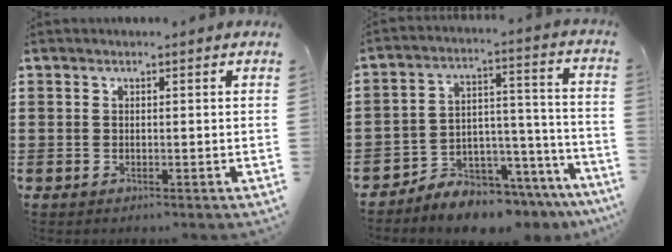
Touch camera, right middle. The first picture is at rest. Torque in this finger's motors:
{"motor_torque": [1.24, -0.90, 0.62, 0.16]}